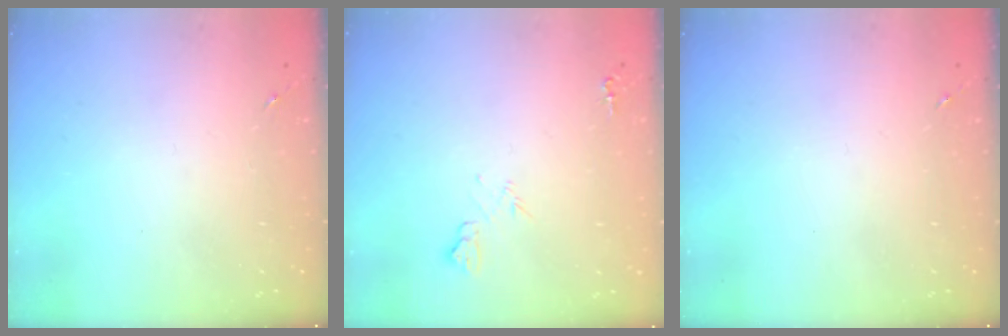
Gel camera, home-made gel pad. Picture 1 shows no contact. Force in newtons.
{"total": 5.8, "press": 5.8, "slide": 0.7}
{"total": 0.0}